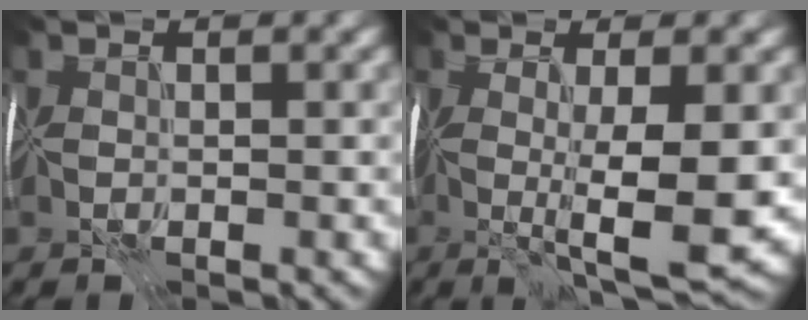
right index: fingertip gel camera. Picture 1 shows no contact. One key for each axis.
{"total": 7.9, "fx": -0.8, "fy": 1.4, "fz": 7.7, "tx": -0.131, "ty": -0.013, "tz": -0.009}